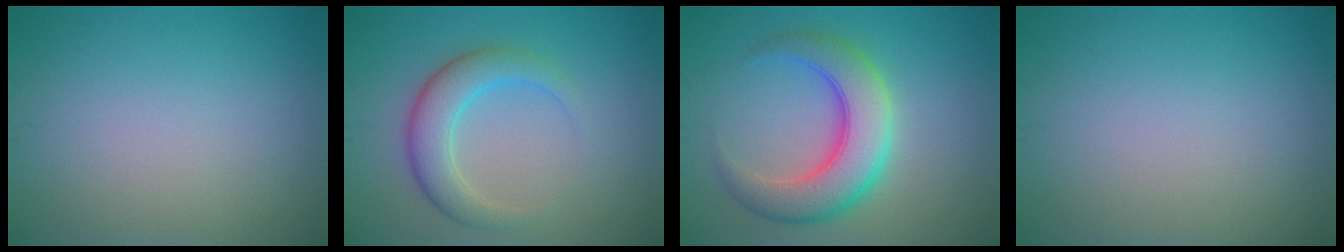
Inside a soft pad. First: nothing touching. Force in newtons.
{"total": 4.2, "press": 4.2, "slide": 0.1}
{"total": 7.0, "press": 7.0, "slide": 0.2}
{"total": 0.0}